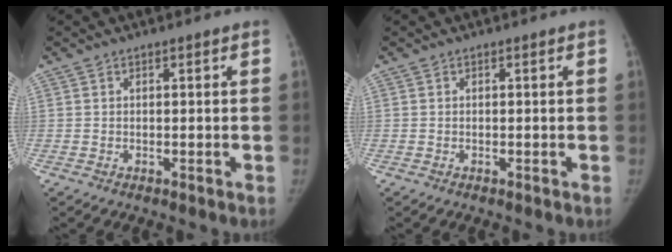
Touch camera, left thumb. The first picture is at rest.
{"total": 0.0}